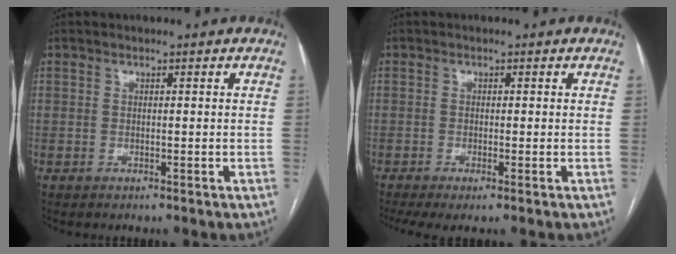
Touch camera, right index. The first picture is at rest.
{"total": 3.9, "force": [-2.2, 0.7, 3.2], "torque": [-0.059, -0.012, -0.040]}